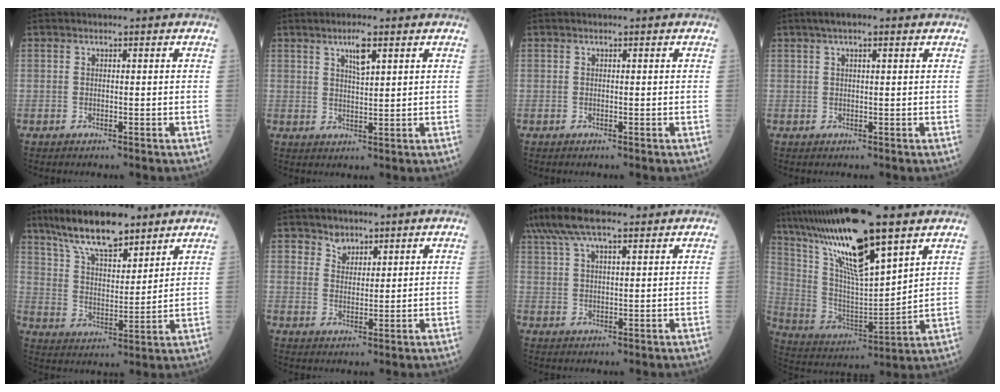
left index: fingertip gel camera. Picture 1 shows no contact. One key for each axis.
{"total": 3.6, "fx": 2.1, "fy": 0.7, "fz": 2.9, "tx": -0.058, "ty": 0.000, "tz": 0.040}
{"total": 0.0}
{"total": 4.1, "fx": 2.6, "fy": 1.0, "fz": 3.1, "tx": -0.057, "ty": 0.021, "tz": 0.042}
{"total": 13.4, "fx": 10.4, "fy": 3.9, "fz": 7.5, "tx": -0.141, "ty": 0.010, "tz": 0.186}
{"total": 2.8, "fx": 2.1, "fy": 1.9, "fz": 0.2, "tx": -0.003, "ty": -0.003, "tz": 0.035}
{"total": 11.9, "fx": 9.3, "fy": 2.8, "fz": 6.8, "tx": -0.141, "ty": 0.051, "tz": 0.171}
{"total": 19.9, "fx": 13.2, "fy": 3.3, "fz": 14.4, "tx": -0.282, "ty": 0.009, "tz": 0.246}